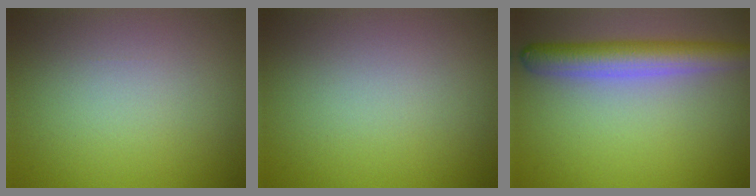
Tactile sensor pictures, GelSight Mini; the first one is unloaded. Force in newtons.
{"total": 0.0}
{"total": 5.0, "press": 4.9, "slide": 0.2}